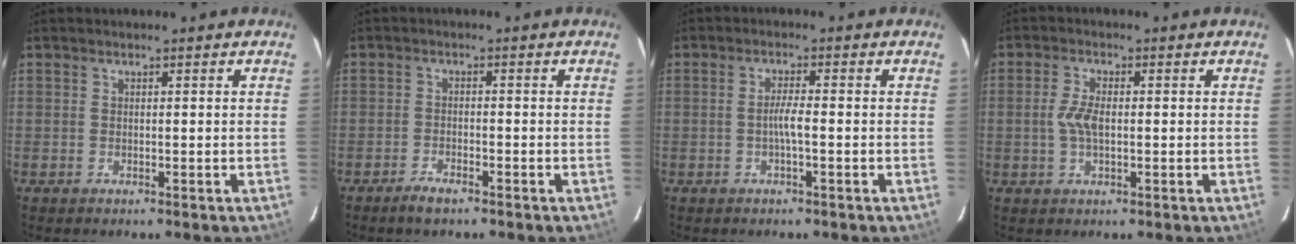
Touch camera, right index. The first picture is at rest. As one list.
[{"total": 3.1, "force": [-2.5, 0.8, 1.7], "torque": [-0.047, -0.002, -0.049]}, {"total": 2.5, "force": [-0.9, 0.0, 2.4], "torque": [-0.046, 0.002, -0.017]}, {"total": 4.1, "force": [-0.3, 1.8, 3.6], "torque": [-0.078, 0.003, -0.005]}]